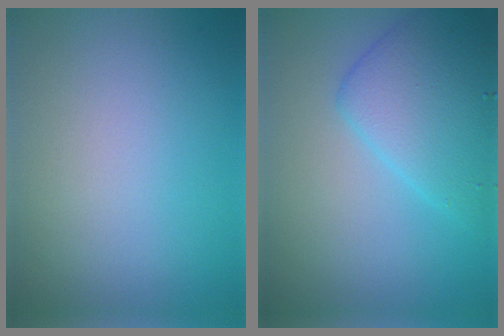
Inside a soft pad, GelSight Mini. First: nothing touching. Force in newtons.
{"total": 5.2, "press": 5.2, "slide": 0.2}